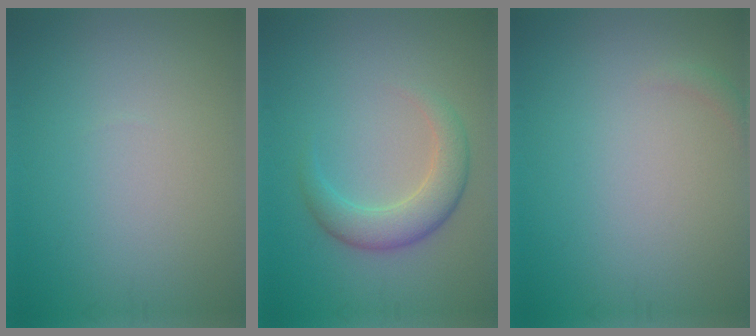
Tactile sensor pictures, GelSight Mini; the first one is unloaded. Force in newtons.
{"total": 3.1, "press": 3.1, "slide": 0.2}
{"total": 0.6, "press": 0.6, "slide": 0.2}